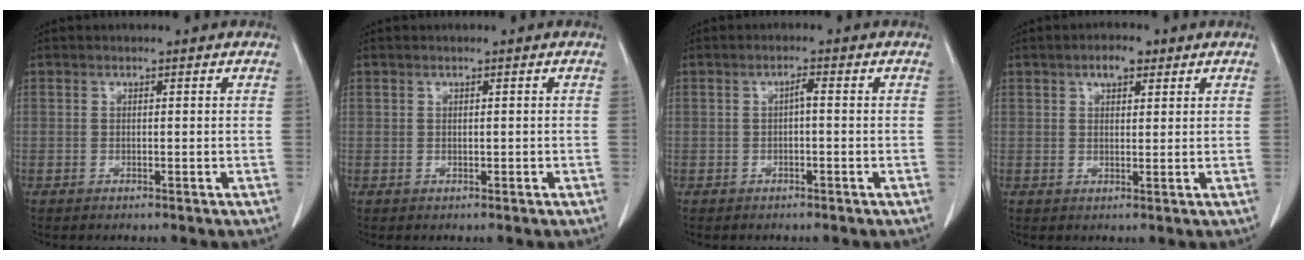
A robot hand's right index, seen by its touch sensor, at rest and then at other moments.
{"total": 0.0}
{"total": 1.3, "force": [-0.1, 0.2, 1.3], "torque": [-0.019, 0.006, -0.001]}
{"total": 3.4, "force": [2.1, 1.5, 2.2], "torque": [-0.035, 0.008, 0.034]}